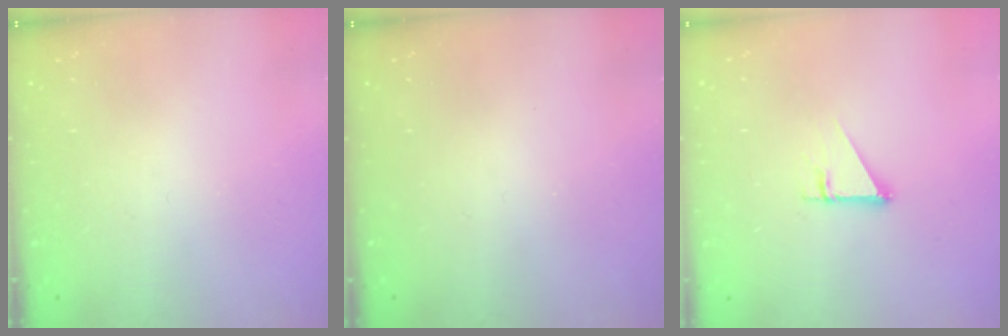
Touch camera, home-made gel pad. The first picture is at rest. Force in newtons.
{"total": 0.0}
{"total": 2.7, "press": 2.7, "slide": 0.1}